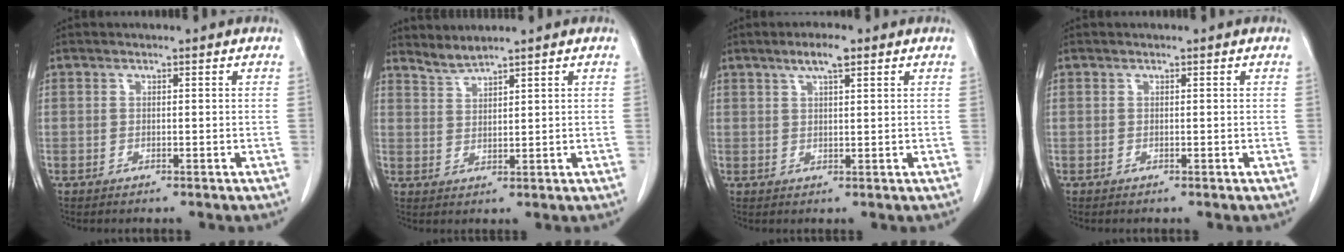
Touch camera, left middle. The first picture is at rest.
{"total": 2.4, "force": [2.3, -0.6, 0.0], "torque": [-0.003, -0.003, 0.055]}
{"total": 3.6, "force": [2.3, 0.5, 2.7], "torque": [-0.054, 0.005, 0.040]}
{"total": 0.0}